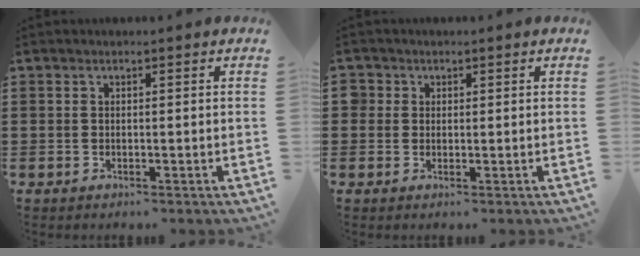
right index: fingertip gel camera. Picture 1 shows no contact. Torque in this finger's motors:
{"motor_torque": [-0.01, 0.01, 0.01, 0.00]}